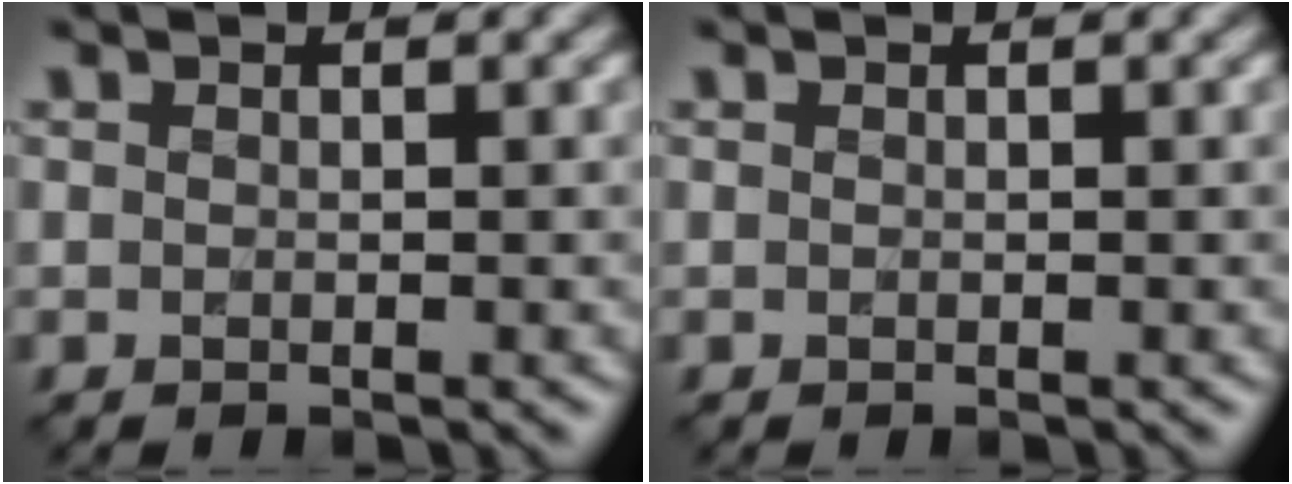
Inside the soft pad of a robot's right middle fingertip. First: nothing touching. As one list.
[{"total": 0.0}]